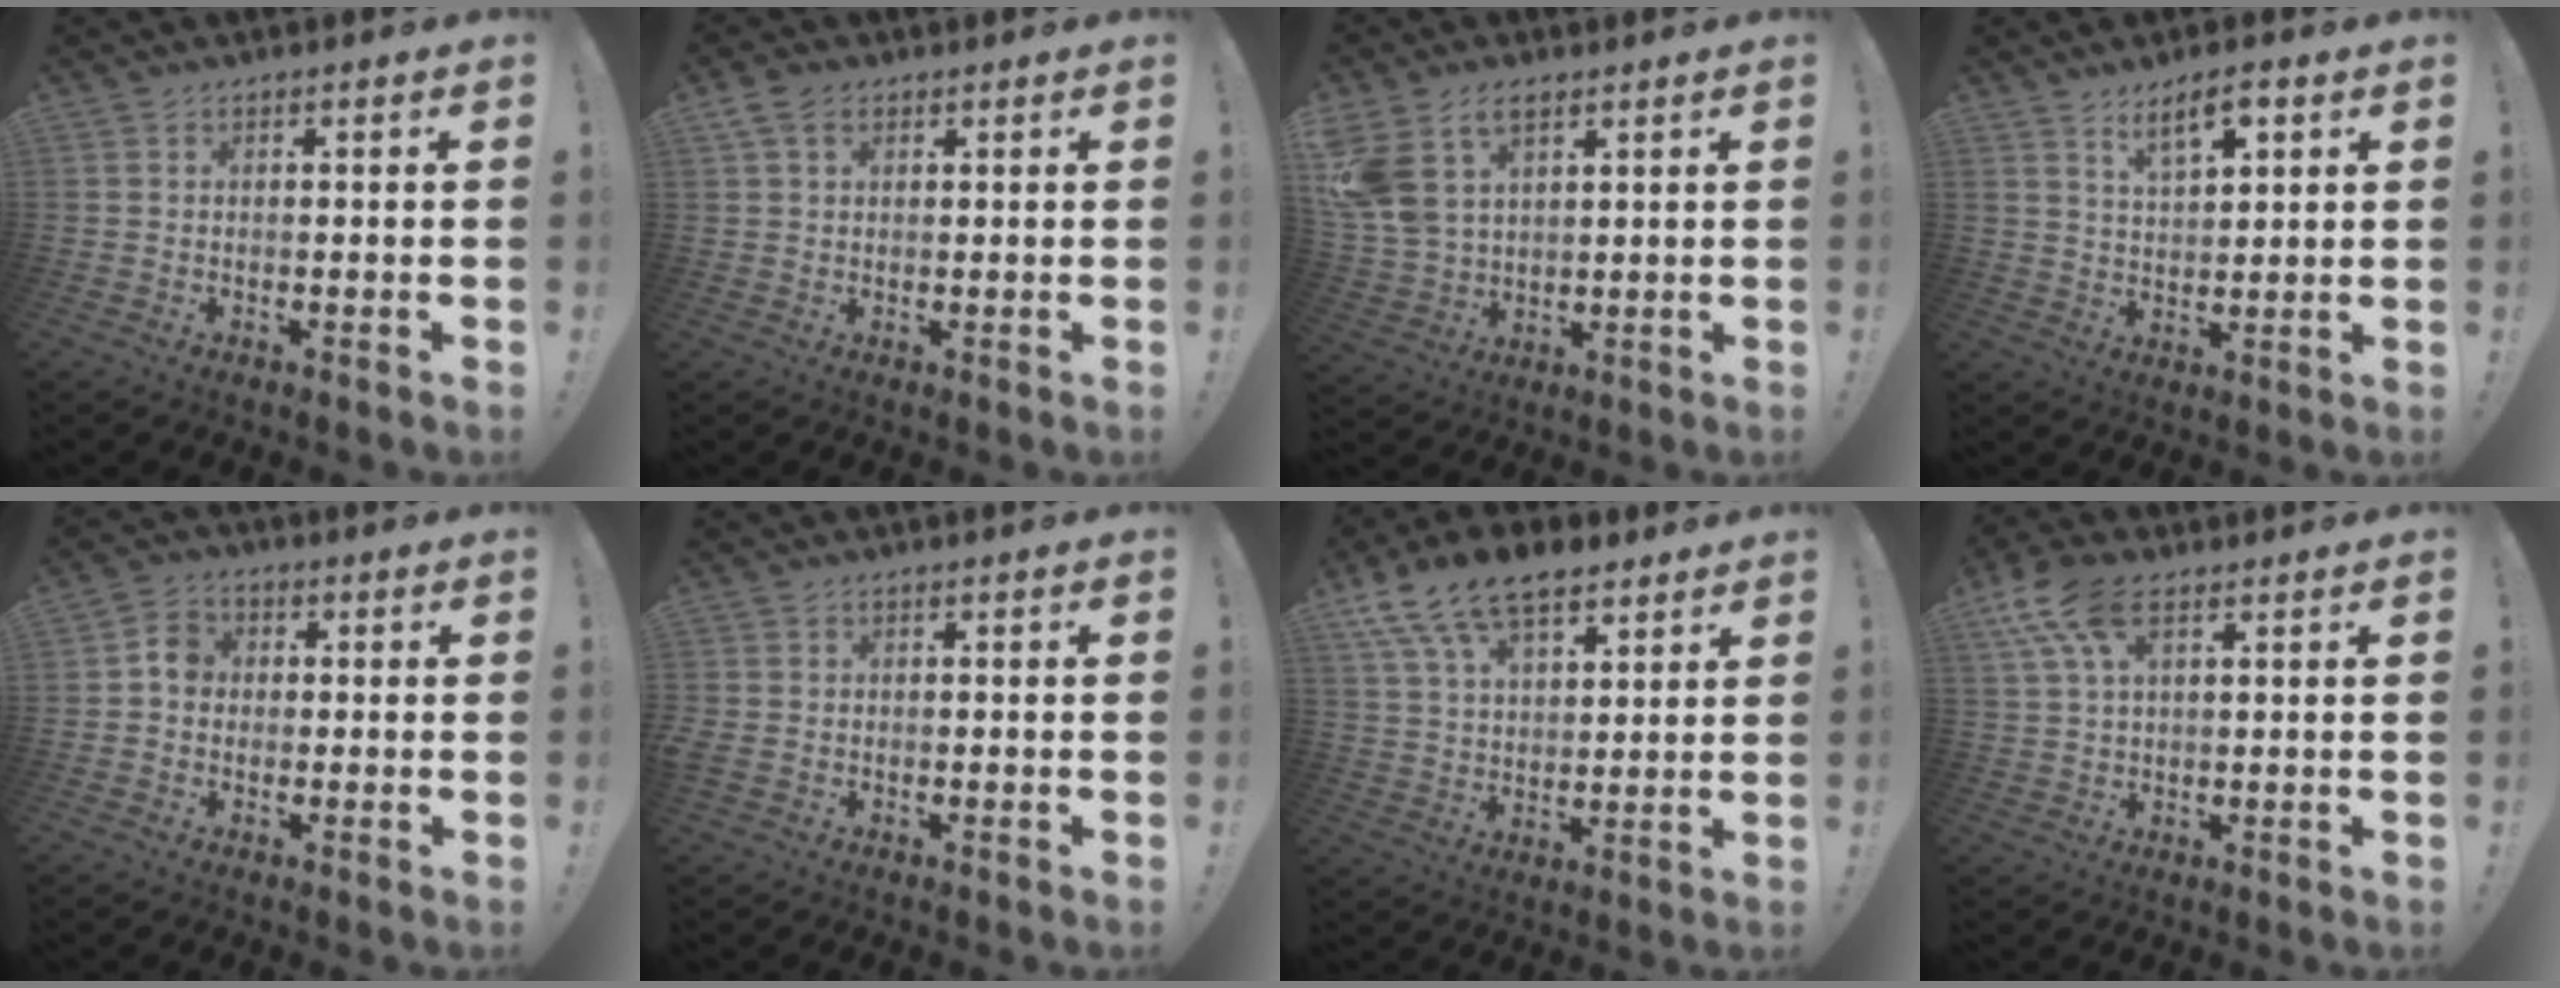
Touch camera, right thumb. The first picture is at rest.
{"total": 4.5, "force": [2.1, 3.2, 2.5], "torque": [-0.043, 0.001, 0.042]}
{"total": 12.0, "force": [6.3, 7.7, 6.7], "torque": [-0.138, -0.022, 0.126]}
{"total": 7.5, "force": [4.8, 2.6, 5.1], "torque": [-0.078, -0.020, 0.081]}
{"total": 4.9, "force": [-0.5, 4.3, 2.4], "torque": [-0.029, 0.014, -0.008]}
{"total": 1.7, "force": [-0.6, 1.3, 0.9], "torque": [-0.019, 0.006, -0.008]}
{"total": 14.7, "force": [9.7, 7.5, 8.1], "torque": [-0.148, -0.049, 0.181]}
{"total": 10.8, "force": [5.4, 5.2, 7.7], "torque": [-0.141, -0.011, 0.102]}